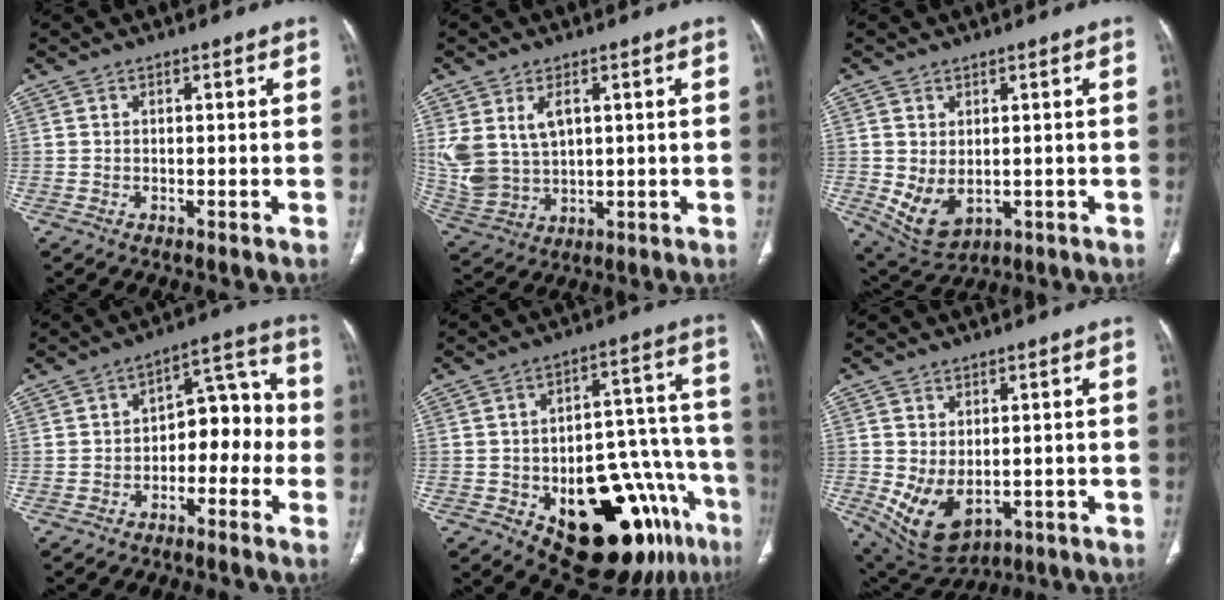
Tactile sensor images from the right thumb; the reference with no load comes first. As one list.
[{"total": 11.4, "force": [2.7, 7.9, 7.8], "torque": [-0.157, -0.003, 0.072]}, {"total": 7.3, "force": [-0.5, 5.0, 5.3], "torque": [-0.090, -0.007, 0.017]}, {"total": 9.9, "force": [-2.7, 6.3, 7.2], "torque": [-0.053, 0.054, -0.049]}, {"total": 24.6, "force": [-11.9, 10.8, 18.6], "torque": [-0.177, 0.076, -0.153]}, {"total": 9.4, "force": [-1.2, 6.1, 7.0], "torque": [-0.116, -0.007, 0.009]}]